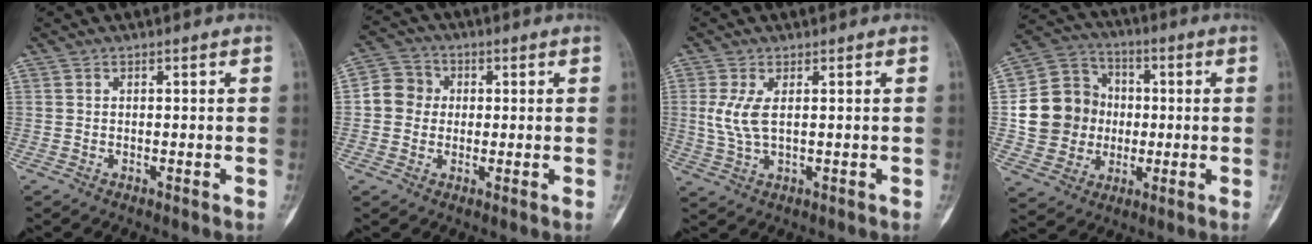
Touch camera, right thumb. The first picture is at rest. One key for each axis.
{"total": 6.3, "fx": 0.2, "fy": 5.9, "fz": 2.2, "tx": -0.020, "ty": 0.014, "tz": -0.007}
{"total": 5.1, "fx": 0.9, "fy": 2.0, "fz": 4.6, "tx": -0.116, "ty": -0.005, "tz": 0.024}
{"total": 14.8, "fx": 0.0, "fy": 13.4, "fz": 6.1, "tx": -0.084, "ty": 0.025, "tz": 0.006}